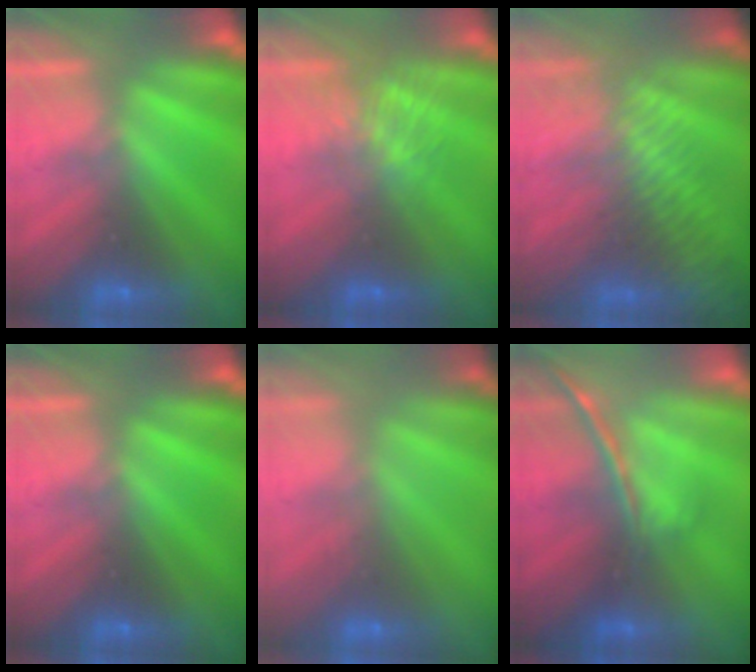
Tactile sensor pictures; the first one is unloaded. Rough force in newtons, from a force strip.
{"total": 3.8}
{"total": 8.3}
{"total": 0.0}
{"total": 2.9}
{"total": 1.7}